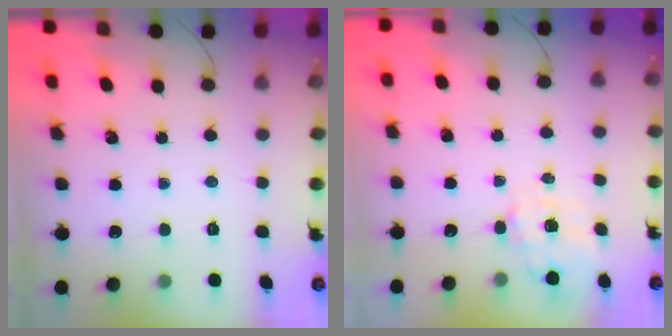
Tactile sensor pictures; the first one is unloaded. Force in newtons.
{"total": 6.2, "press": 6.1, "slide": 0.9}